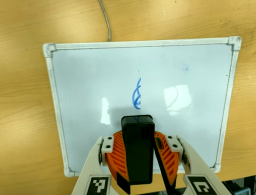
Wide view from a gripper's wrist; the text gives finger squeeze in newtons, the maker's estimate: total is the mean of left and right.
{"total": 9.3, "left": 9.7, "right": 9.0}